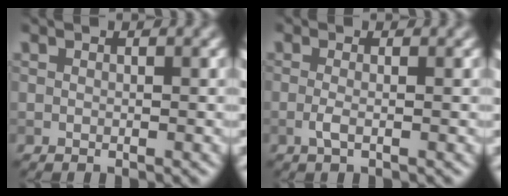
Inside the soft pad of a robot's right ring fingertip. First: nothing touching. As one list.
[{"total": 1.4, "force": [-0.4, 0.4, 1.3], "torque": [-0.026, -0.001, -0.012]}]